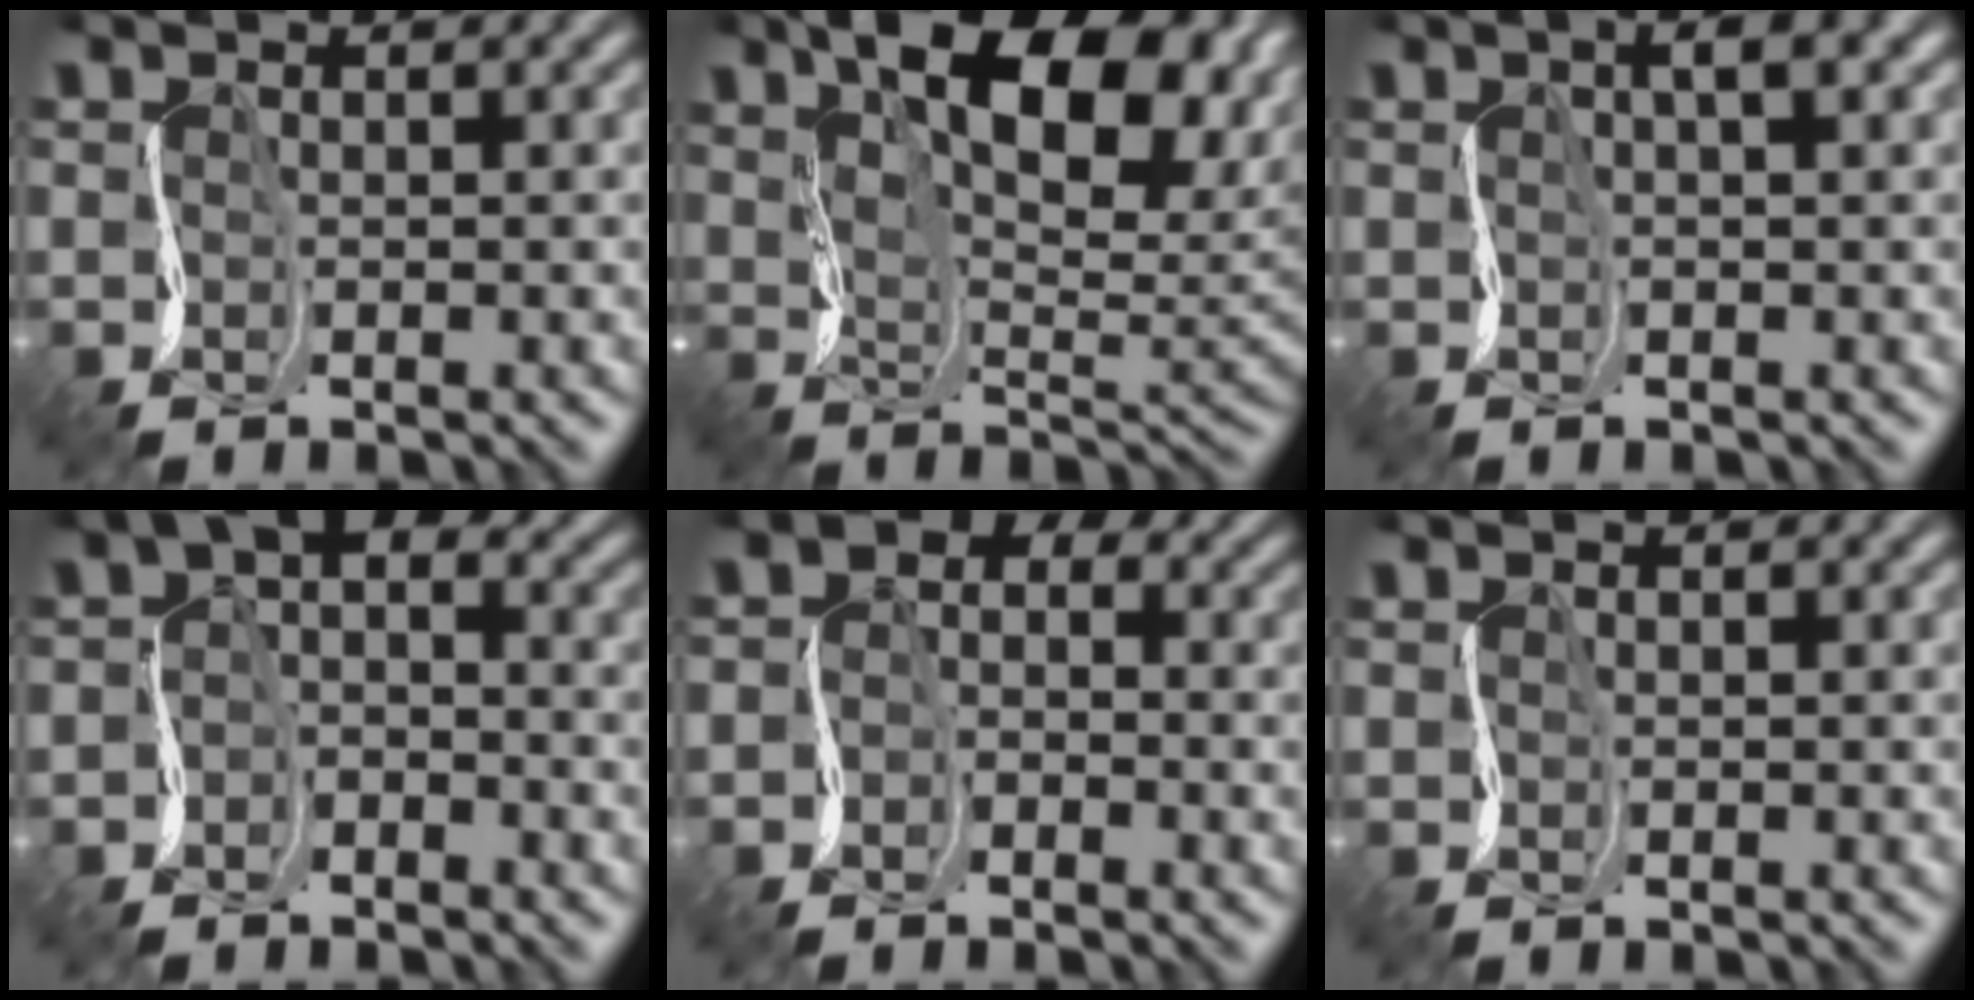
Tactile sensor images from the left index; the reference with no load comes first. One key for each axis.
{"total": 13.5, "fx": 5.6, "fy": 6.1, "fz": 10.7, "tx": -0.162, "ty": 0.010, "tz": 0.087}
{"total": 2.5, "fx": 0.9, "fy": 0.4, "fz": 2.2, "tx": -0.037, "ty": 0.012, "tz": 0.011}
{"total": 4.1, "fx": -0.4, "fy": 2.6, "fz": 3.1, "tx": -0.041, "ty": 0.016, "tz": -0.028}
{"total": 3.3, "fx": -0.4, "fy": 2.5, "fz": 2.2, "tx": -0.014, "ty": 0.009, "tz": -0.025}
{"total": 0.0}